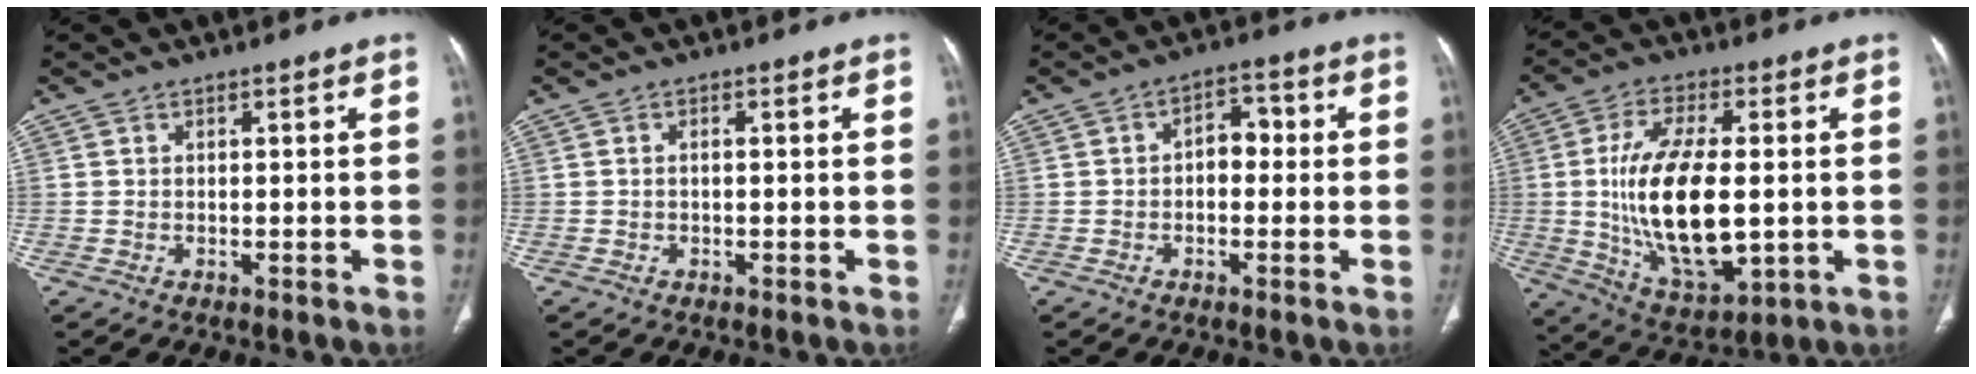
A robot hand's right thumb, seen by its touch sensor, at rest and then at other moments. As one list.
[{"total": 0.5, "force": [-0.1, 0.2, 0.5], "torque": [-0.012, 0.000, -0.004]}, {"total": 4.6, "force": [-0.2, 3.0, 3.5], "torque": [-0.031, 0.014, -0.014]}, {"total": 19.4, "force": [-0.4, 8.9, 17.2], "torque": [-0.313, -0.013, 0.006]}]